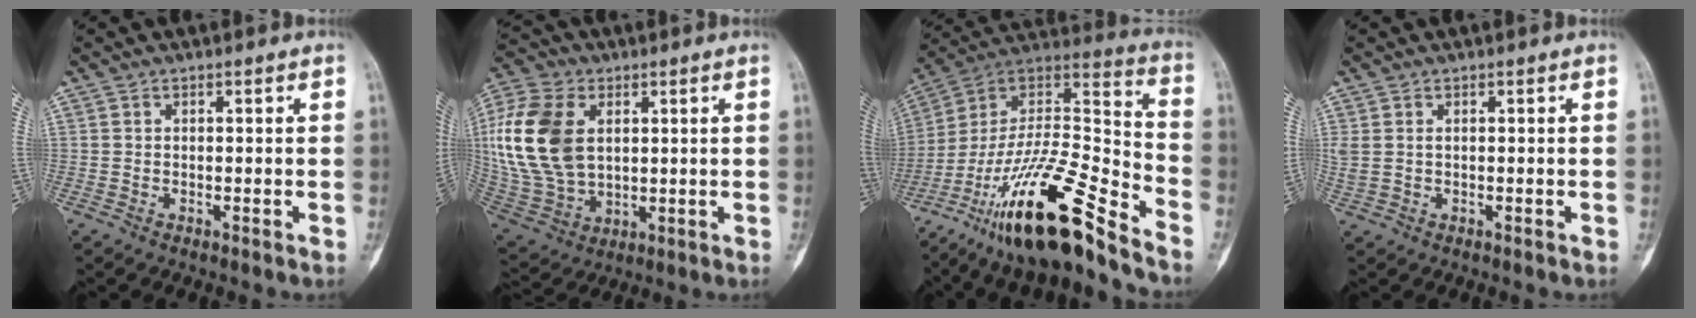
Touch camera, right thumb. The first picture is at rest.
{"total": 20.0, "force": [3.6, 13.2, 14.7], "torque": [-0.320, -0.010, 0.074]}
{"total": 25.7, "force": [-17.7, 5.4, 17.9], "torque": [-0.330, 0.077, -0.311]}
{"total": 2.2, "force": [0.5, 1.4, 1.6], "torque": [-0.055, 0.008, 0.014]}